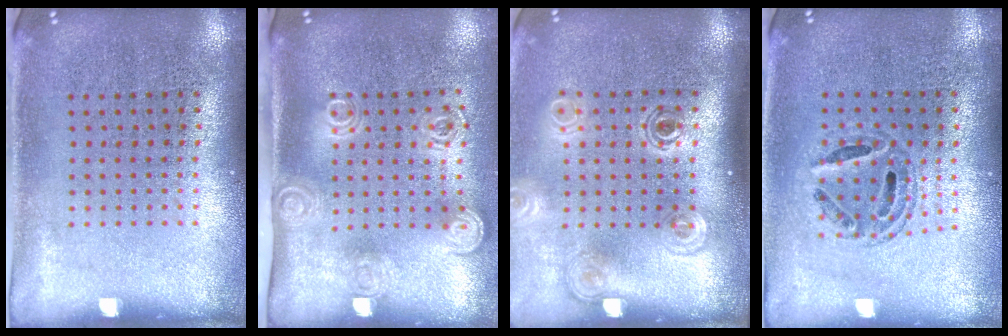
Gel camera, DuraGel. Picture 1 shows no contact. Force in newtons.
{"total": 2.0, "press": 1.5, "slide": 1.3}
{"total": 1.8, "press": 1.2, "slide": 1.3}
{"total": 0.8, "press": 0.7, "slide": 0.2}